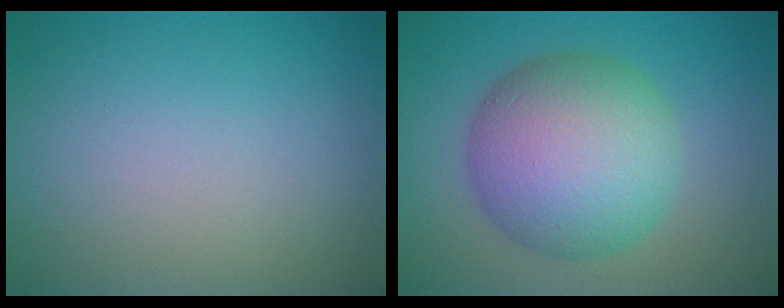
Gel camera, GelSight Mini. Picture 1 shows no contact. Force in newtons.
{"total": 10.2, "press": 10.2, "slide": 0.5}